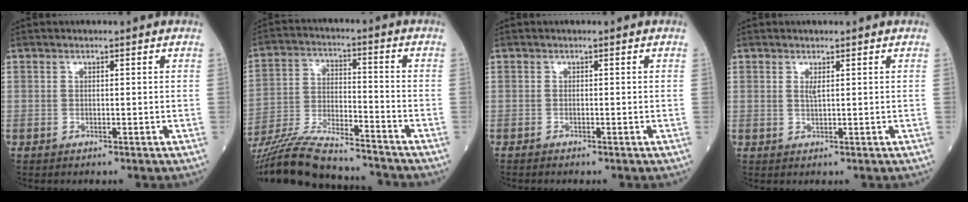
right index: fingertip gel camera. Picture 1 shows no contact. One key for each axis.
{"total": 20.1, "fx": -18.4, "fy": 2.2, "fz": 7.8, "tx": -0.179, "ty": -0.024, "tz": -0.310}
{"total": 0.8, "fx": -0.7, "fy": 0.1, "fz": 0.3, "tx": -0.011, "ty": -0.003, "tz": -0.011}
{"total": 0.9, "fx": 0.3, "fy": 0.1, "fz": 0.9, "tx": -0.022, "ty": -0.002, "tz": 0.006}